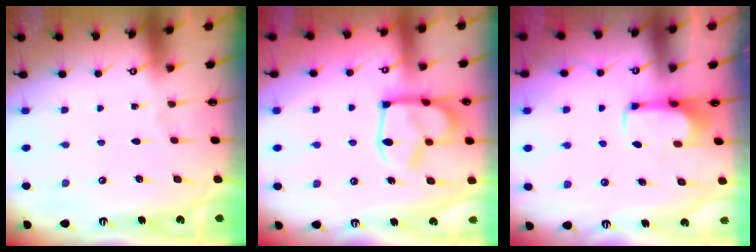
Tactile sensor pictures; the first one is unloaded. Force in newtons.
{"total": 16.0, "press": 15.9, "slide": 1.3}
{"total": 1.9, "press": 1.8, "slide": 0.4}